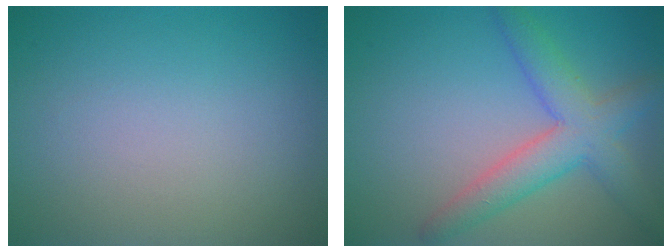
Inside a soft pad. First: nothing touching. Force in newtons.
{"total": 5.1, "press": 5.1, "slide": 0.2}